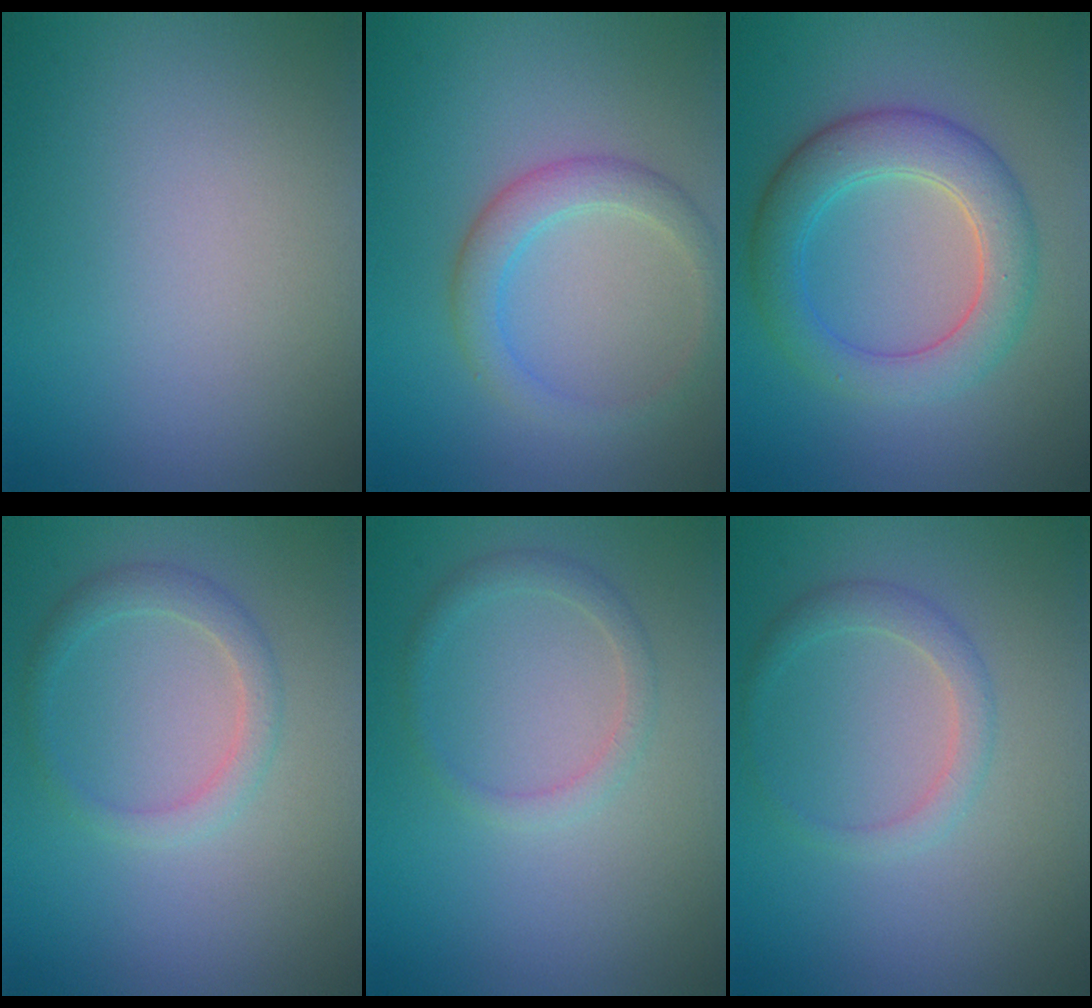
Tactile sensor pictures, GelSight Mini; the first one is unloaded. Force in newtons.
{"total": 2.8, "press": 2.8, "slide": 0.1}
{"total": 5.4, "press": 5.4, "slide": 0.3}
{"total": 2.0, "press": 2.0, "slide": 0.0}
{"total": 1.5, "press": 1.5, "slide": 0.1}
{"total": 1.7, "press": 1.7, "slide": 0.1}